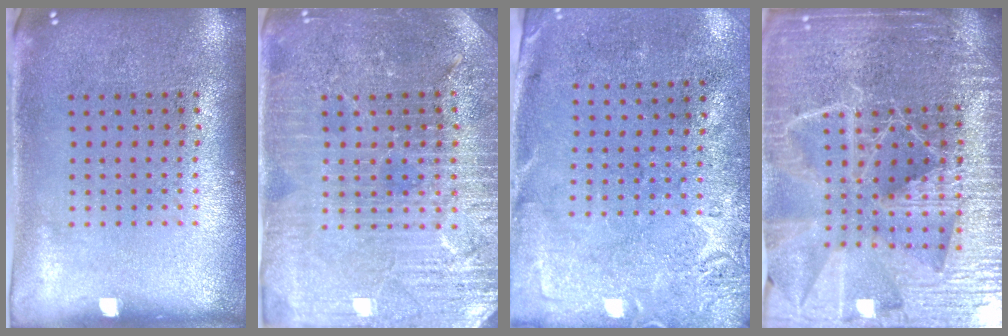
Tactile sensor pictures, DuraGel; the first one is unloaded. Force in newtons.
{"total": 4.0, "press": 3.8, "slide": 1.2}
{"total": 2.8, "press": 2.2, "slide": 1.8}
{"total": 6.1, "press": 5.3, "slide": 3.0}